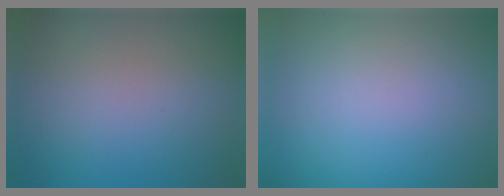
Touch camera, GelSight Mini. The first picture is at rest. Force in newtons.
{"total": 0.0}